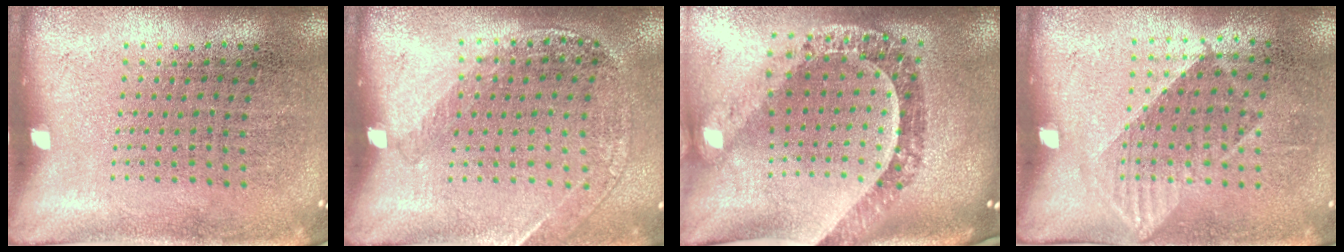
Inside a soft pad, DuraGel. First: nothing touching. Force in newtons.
{"total": 1.1, "press": 1.1, "slide": 0.2}
{"total": 2.0, "press": 1.8, "slide": 0.9}
{"total": 1.0, "press": 0.9, "slide": 0.6}